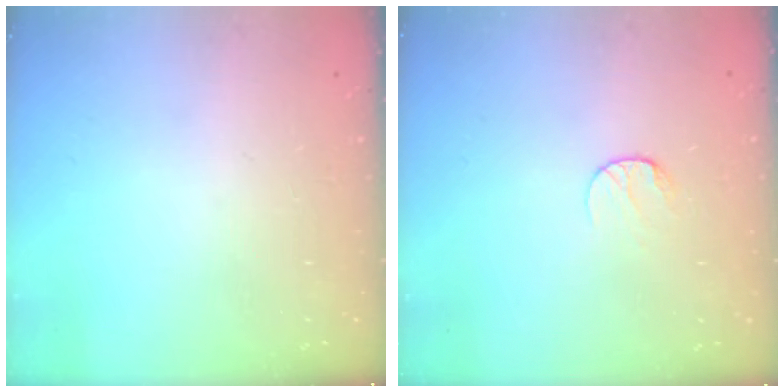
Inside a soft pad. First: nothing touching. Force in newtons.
{"total": 6.1, "press": 6.1, "slide": 0.6}